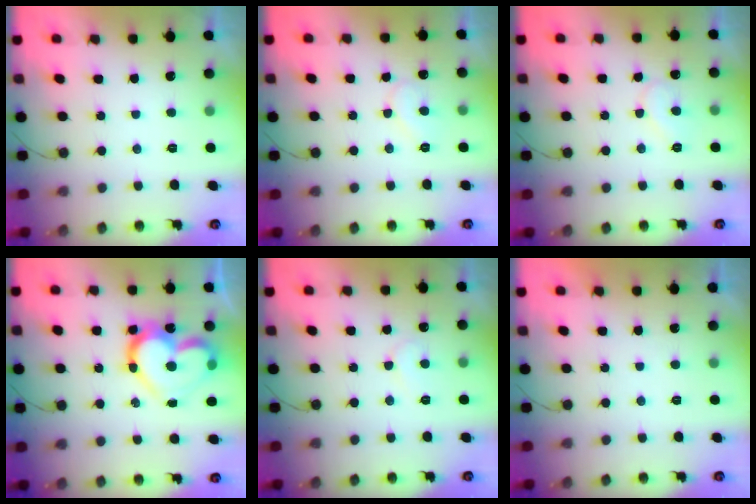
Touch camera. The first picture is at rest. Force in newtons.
{"total": 6.1, "press": 6.1, "slide": 0.5}
{"total": 6.1, "press": 6.1, "slide": 0.5}
{"total": 18.1, "press": 18.0, "slide": 2.1}
{"total": 5.9, "press": 5.9, "slide": 0.4}
{"total": 1.9, "press": 1.9, "slide": 0.1}